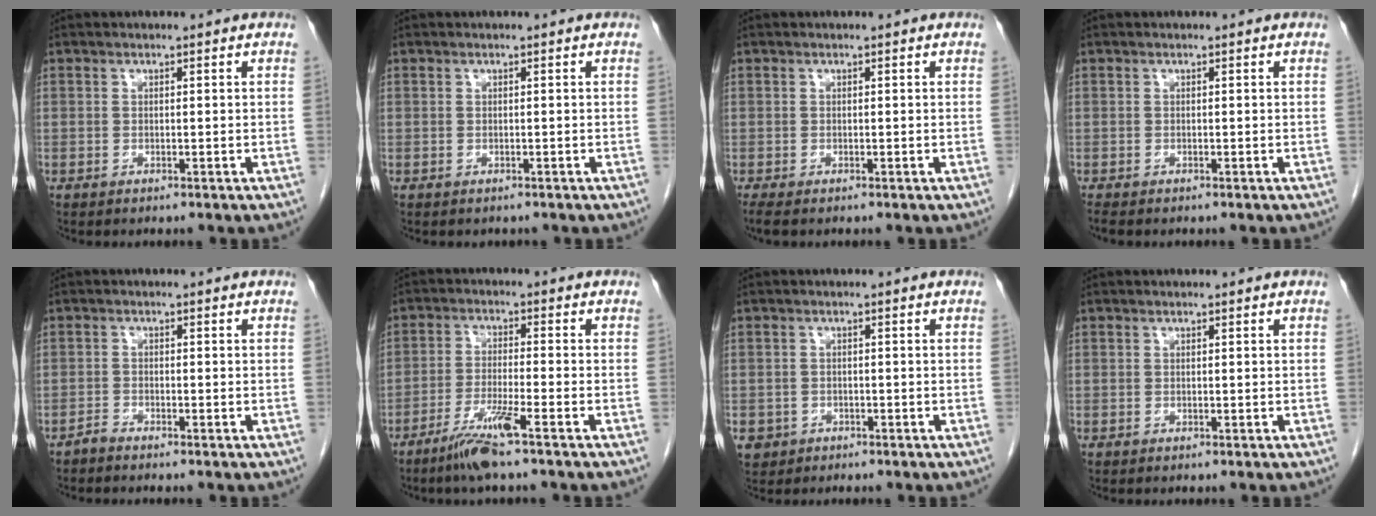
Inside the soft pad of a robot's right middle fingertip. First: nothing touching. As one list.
[{"total": 0.0}, {"total": 1.4, "force": [-1.1, 0.0, 0.8], "torque": [-0.014, -0.004, -0.014]}, {"total": 1.0, "force": [-0.9, 0.1, 0.4], "torque": [-0.009, -0.002, -0.015]}, {"total": 1.0, "force": [-1.0, -0.1, 0.1], "torque": [-0.003, -0.001, -0.019]}, {"total": 6.3, "force": [-4.2, -0.6, 4.6], "torque": [-0.091, -0.016, -0.085]}, {"total": 3.1, "force": [-1.5, 2.6, 0.3], "torque": [-0.003, 0.006, -0.024]}, {"total": 0.0}]